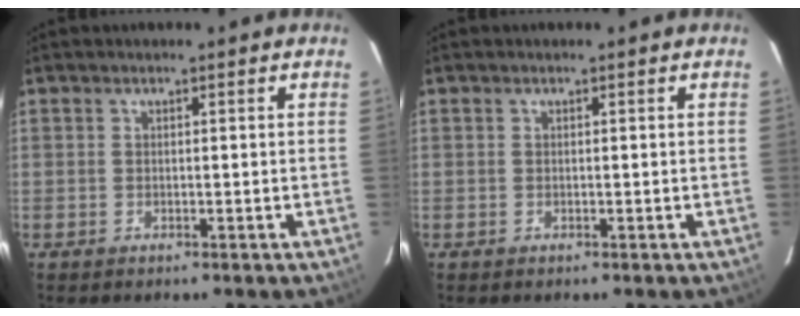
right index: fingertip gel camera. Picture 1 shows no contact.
{"total": 0.0}